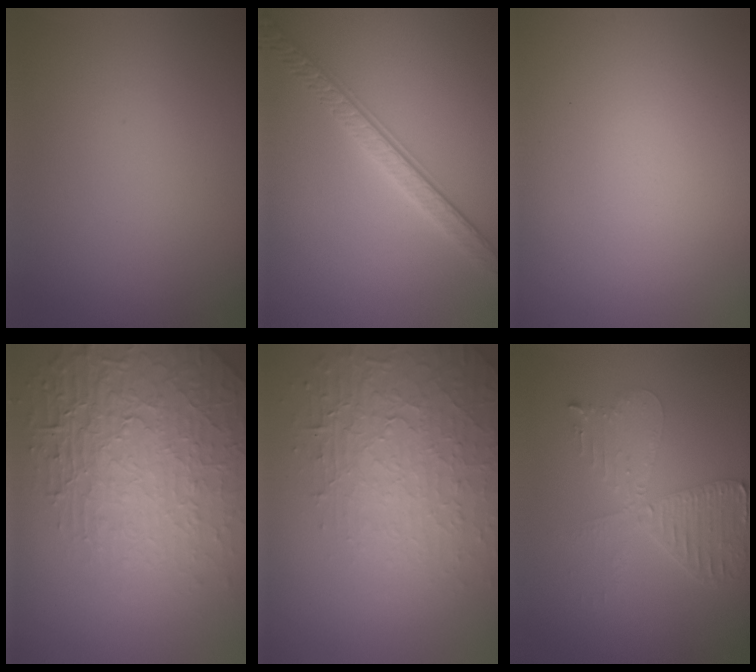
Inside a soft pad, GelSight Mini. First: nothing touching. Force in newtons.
{"total": 3.6, "press": 3.3, "slide": 1.4}
{"total": 0.0}
{"total": 7.0, "press": 5.6, "slide": 4.2}
{"total": 3.8, "press": 3.6, "slide": 1.2}
{"total": 4.1, "press": 3.4, "slide": 2.2}